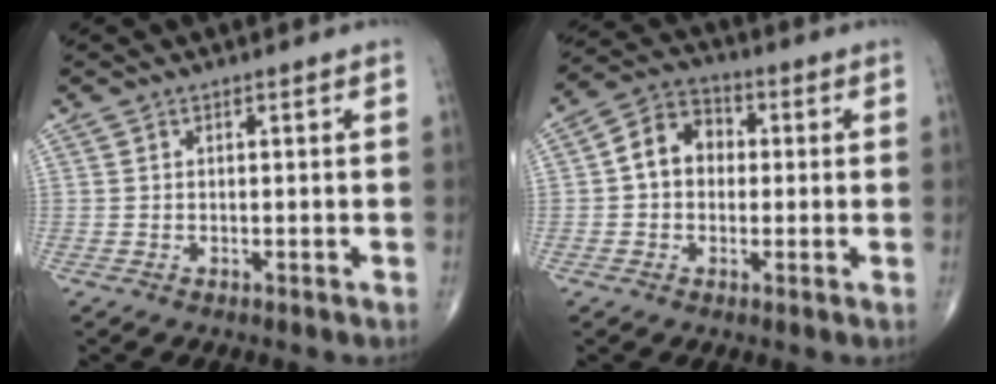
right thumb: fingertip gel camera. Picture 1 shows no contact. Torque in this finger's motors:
{"motor_torque": [0.02, 0.20, 0.22, 0.11, 0.06]}